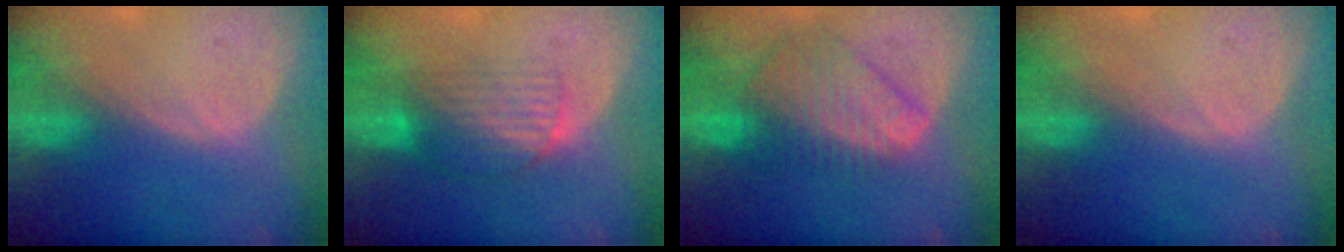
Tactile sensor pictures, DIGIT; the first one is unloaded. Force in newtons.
{"total": 6.6, "press": 5.7, "slide": 3.3}
{"total": 9.0, "press": 7.7, "slide": 4.5}
{"total": 0.0}